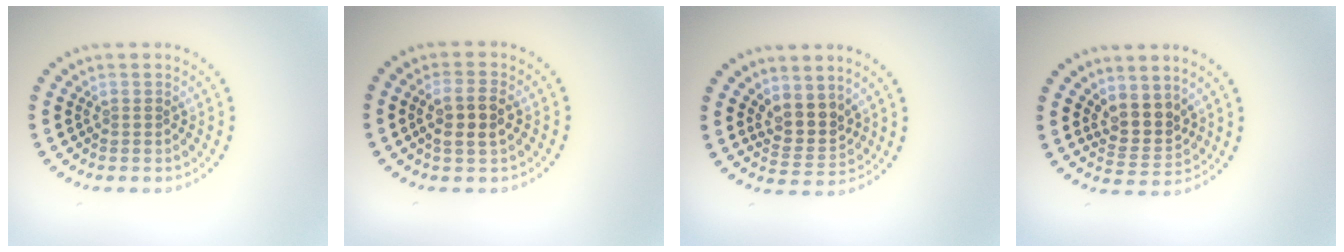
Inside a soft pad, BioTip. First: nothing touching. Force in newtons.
{"total": 2.9, "press": 2.7, "slide": 0.9}
{"total": 3.0, "press": 2.4, "slide": 1.8}
{"total": 3.0, "press": 2.4, "slide": 1.8}